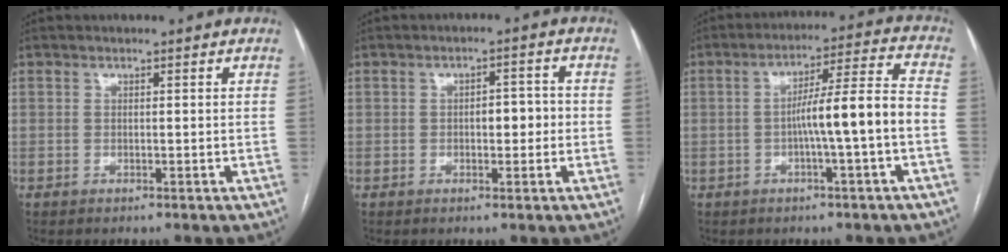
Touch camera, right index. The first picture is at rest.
{"total": 3.6, "force": [-0.4, 1.7, 3.2], "torque": [-0.044, 0.014, -0.005]}
{"total": 9.8, "force": [-2.1, -0.6, 9.6], "torque": [-0.155, 0.022, -0.033]}